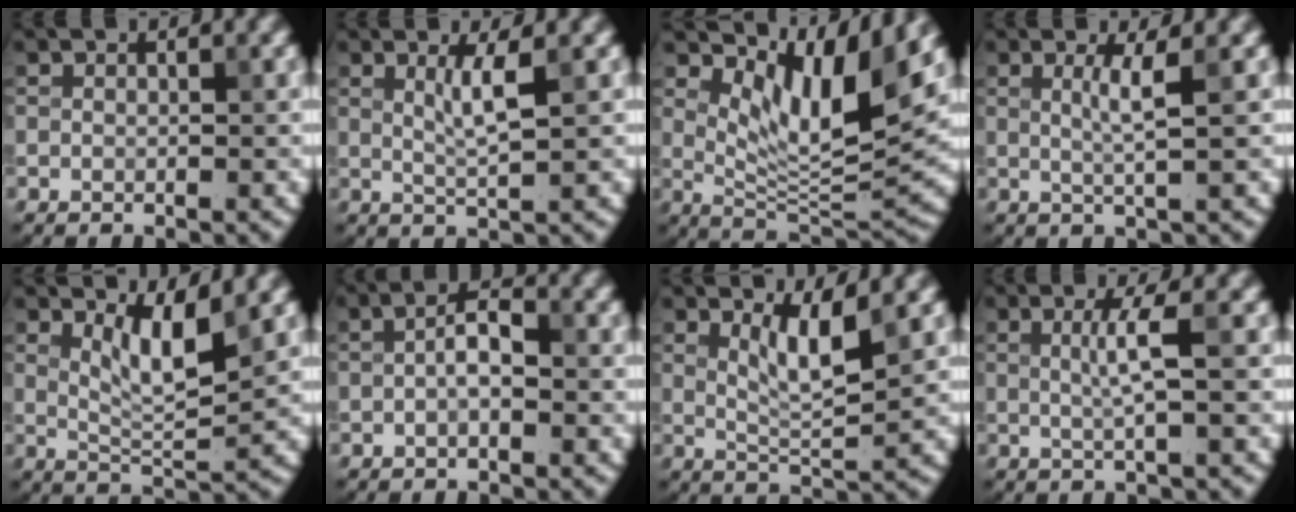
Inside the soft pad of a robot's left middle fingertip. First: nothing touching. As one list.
[{"total": 2.0, "force": [0.7, 0.0, 1.8], "torque": [-0.038, -0.001, 0.017]}, {"total": 7.5, "force": [3.9, 2.4, 6.0], "torque": [-0.102, -0.013, 0.073]}, {"total": 1.8, "force": [0.4, 0.0, 1.8], "torque": [-0.034, 0.000, 0.007]}, {"total": 3.4, "force": [1.8, 0.7, 2.8], "torque": [-0.057, -0.007, 0.039]}, {"total": 2.2, "force": [-0.4, 0.8, 2.0], "torque": [-0.039, 0.011, -0.009]}, {"total": 3.0, "force": [1.5, 0.4, 2.6], "torque": [-0.052, -0.006, 0.035]}, {"total": 2.1, "force": [0.2, 0.0, 2.1], "torque": [-0.044, 0.004, 0.004]}]